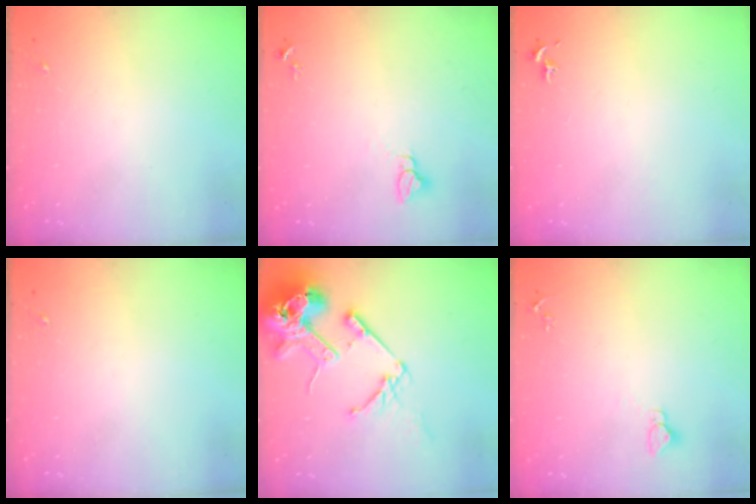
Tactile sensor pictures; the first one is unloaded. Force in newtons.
{"total": 2.7, "press": 2.7, "slide": 0.1}
{"total": 0.8, "press": 0.7, "slide": 0.3}
{"total": 0.0}
{"total": 17.6, "press": 17.4, "slide": 2.3}
{"total": 2.9, "press": 2.9, "slide": 0.1}